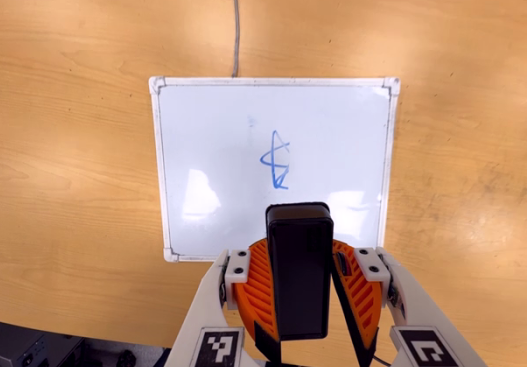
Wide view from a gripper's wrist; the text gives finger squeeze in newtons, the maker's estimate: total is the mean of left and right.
{"total": 7.2, "left": 7.6, "right": 6.7}